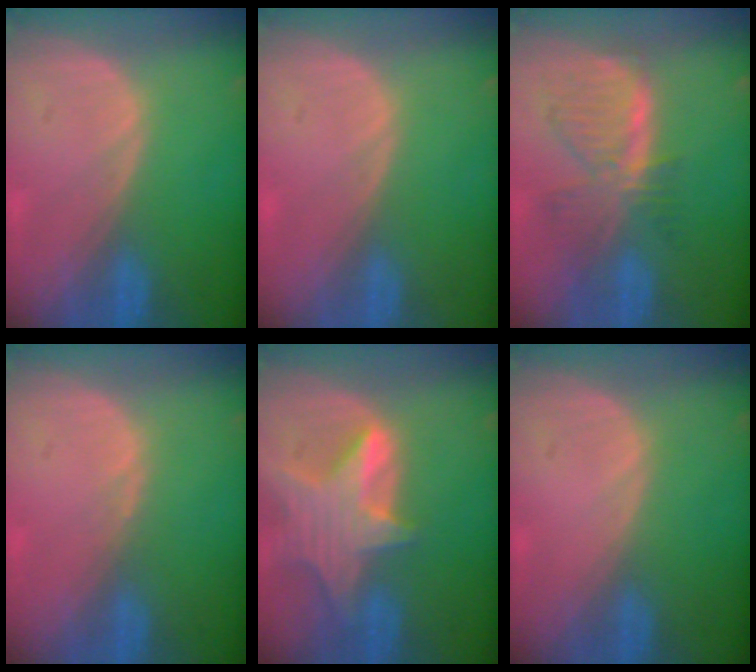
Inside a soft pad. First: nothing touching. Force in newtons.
{"total": 0.0}
{"total": 7.5, "press": 6.8, "slide": 3.1}
{"total": 0.6, "press": 0.5, "slide": 0.3}
{"total": 8.4, "press": 7.5, "slide": 3.9}
{"total": 0.0}